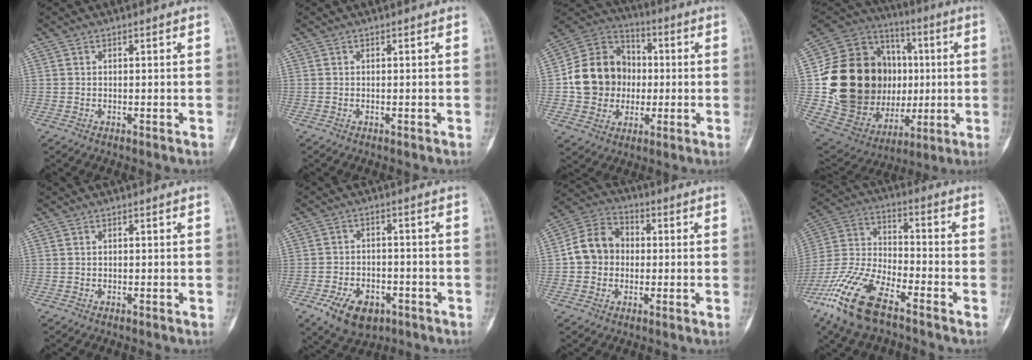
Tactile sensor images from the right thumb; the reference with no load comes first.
{"total": 0.0}
{"total": 16.4, "force": [-0.6, 14.4, 7.9], "torque": [-0.107, 0.029, -0.008]}
{"total": 33.3, "force": [0.5, 23.6, 23.5], "torque": [-0.388, 0.028, 0.027]}
{"total": 0.0}
{"total": 10.2, "force": [-5.1, 6.5, 5.9], "torque": [-0.083, 0.023, -0.075]}
{"total": 10.0, "force": [-0.1, 8.7, 5.0], "torque": [-0.070, 0.029, -0.014]}
{"total": 16.4, "force": [-10.5, 6.2, 11.0], "torque": [-0.241, 0.036, -0.210]}